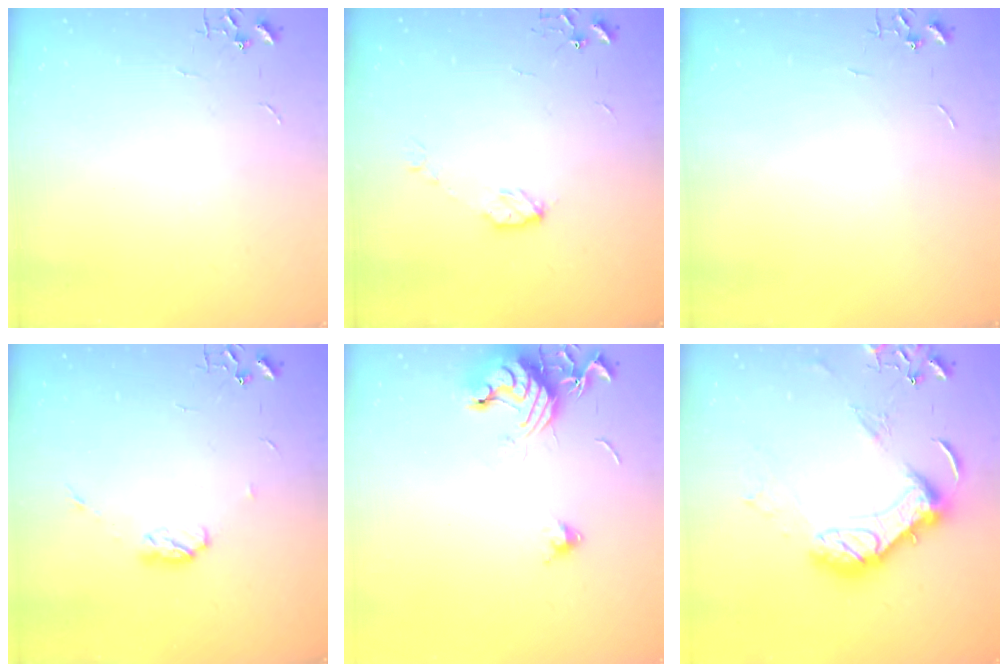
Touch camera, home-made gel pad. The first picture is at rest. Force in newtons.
{"total": 5.1, "press": 5.1, "slide": 0.5}
{"total": 0.0}
{"total": 6.3, "press": 6.2, "slide": 0.9}
{"total": 11.7, "press": 11.6, "slide": 1.7}
{"total": 16.9, "press": 16.7, "slide": 2.1}